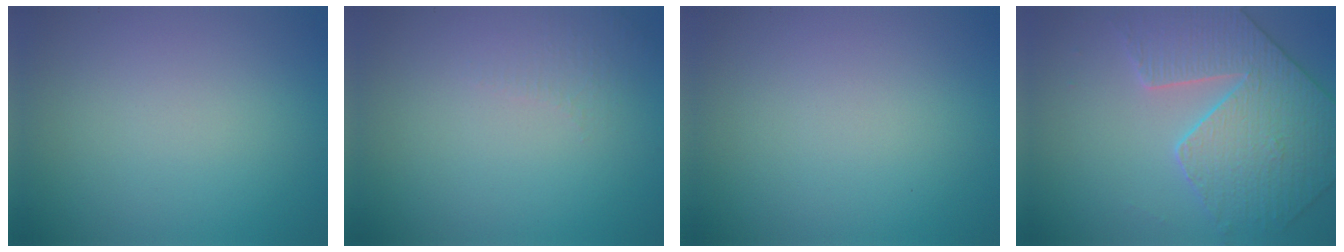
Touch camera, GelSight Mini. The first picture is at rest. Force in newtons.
{"total": 1.4, "press": 1.3, "slide": 0.4}
{"total": 0.0}
{"total": 4.8, "press": 4.7, "slide": 0.8}